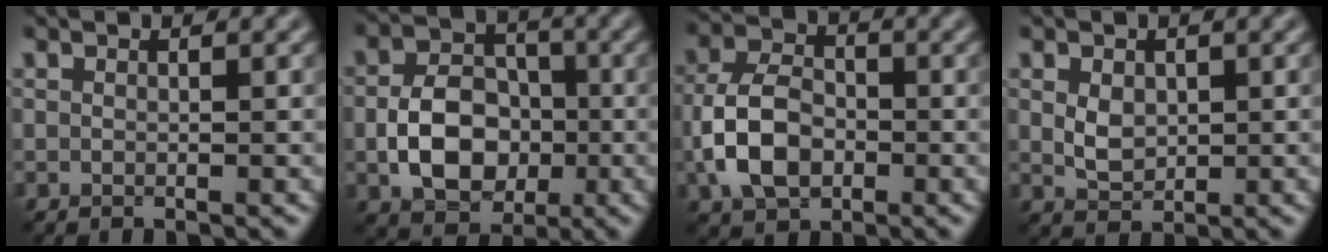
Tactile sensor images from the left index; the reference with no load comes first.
{"total": 6.8, "force": [-1.6, 4.8, 4.5], "torque": [-0.080, 0.001, -0.028]}
{"total": 6.2, "force": [-1.7, 4.1, 4.3], "torque": [-0.092, 0.005, -0.038]}
{"total": 2.3, "force": [0.3, 1.6, 1.6], "torque": [-0.035, -0.002, 0.007]}